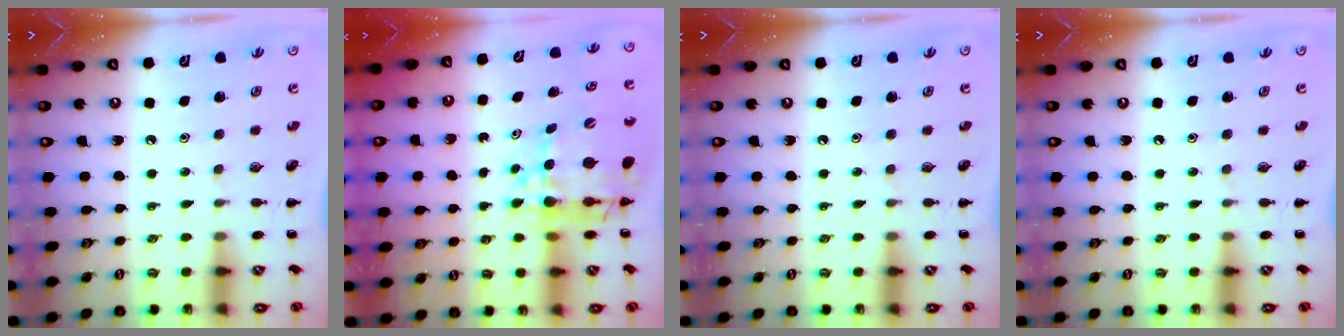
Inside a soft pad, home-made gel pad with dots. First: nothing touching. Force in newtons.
{"total": 9.8, "press": 9.5, "slide": 2.6}
{"total": 0.0}
{"total": 0.0}